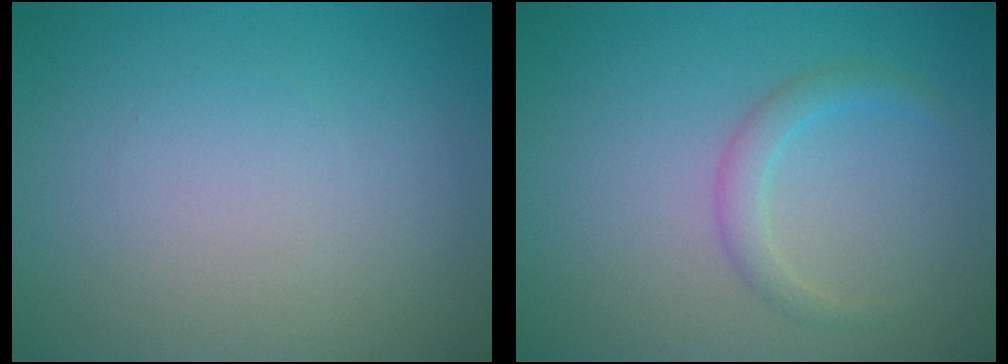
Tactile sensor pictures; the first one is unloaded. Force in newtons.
{"total": 1.7, "press": 1.7, "slide": 0.1}